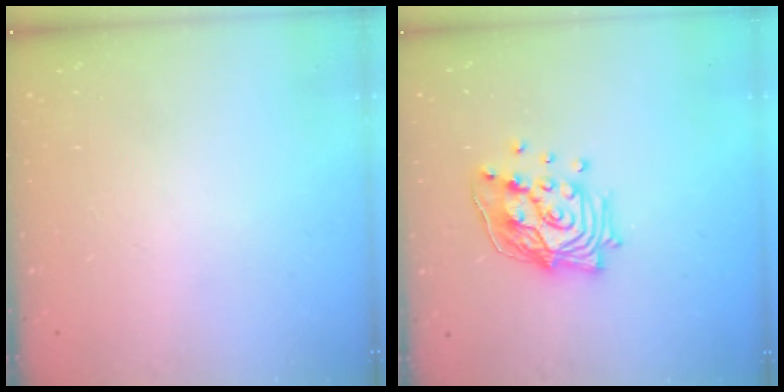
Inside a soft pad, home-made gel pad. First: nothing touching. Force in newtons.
{"total": 17.0, "press": 16.1, "slide": 5.5}